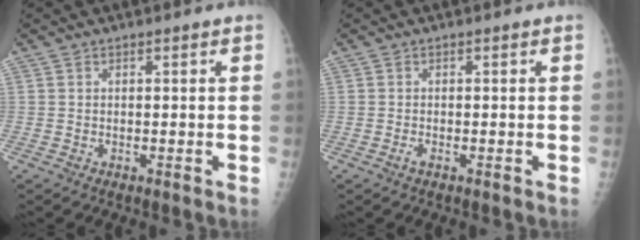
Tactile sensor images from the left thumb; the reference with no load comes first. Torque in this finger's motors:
{"motor_torque": [-0.23, -0.03, 0.08, 0.03, 0.01]}